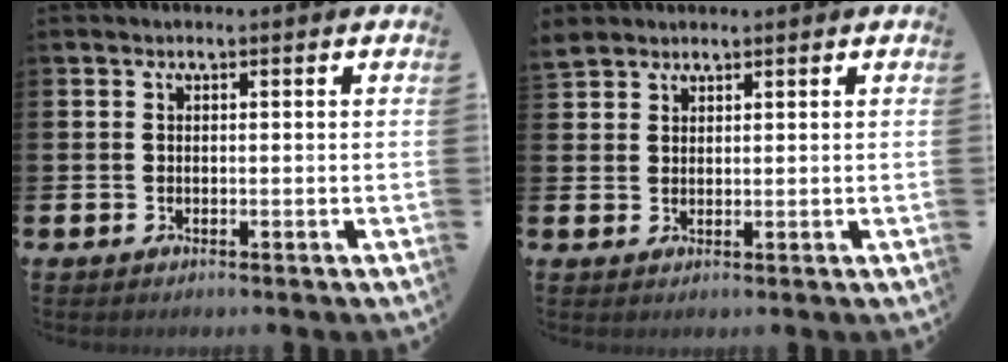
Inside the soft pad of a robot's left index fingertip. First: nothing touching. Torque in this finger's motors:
{"motor_torque": [0.90, -1.24, 0.94, 0.21]}